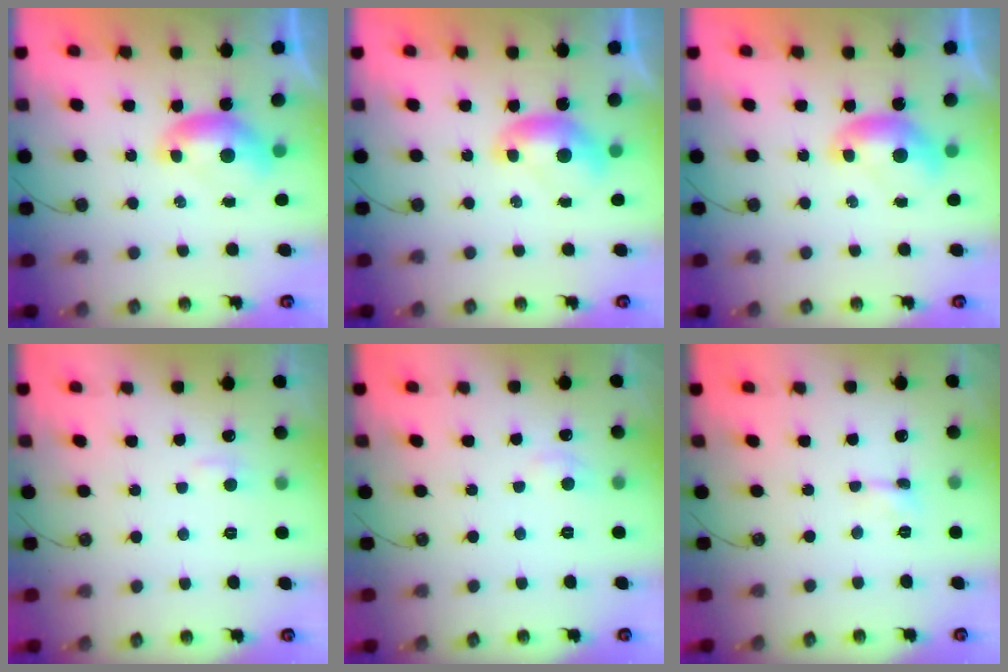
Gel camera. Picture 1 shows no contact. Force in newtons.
{"total": 0.0}
{"total": 0.0}
{"total": 1.8, "press": 1.7, "slide": 0.6}
{"total": 1.1, "press": 0.8, "slide": 0.8}
{"total": 0.0}